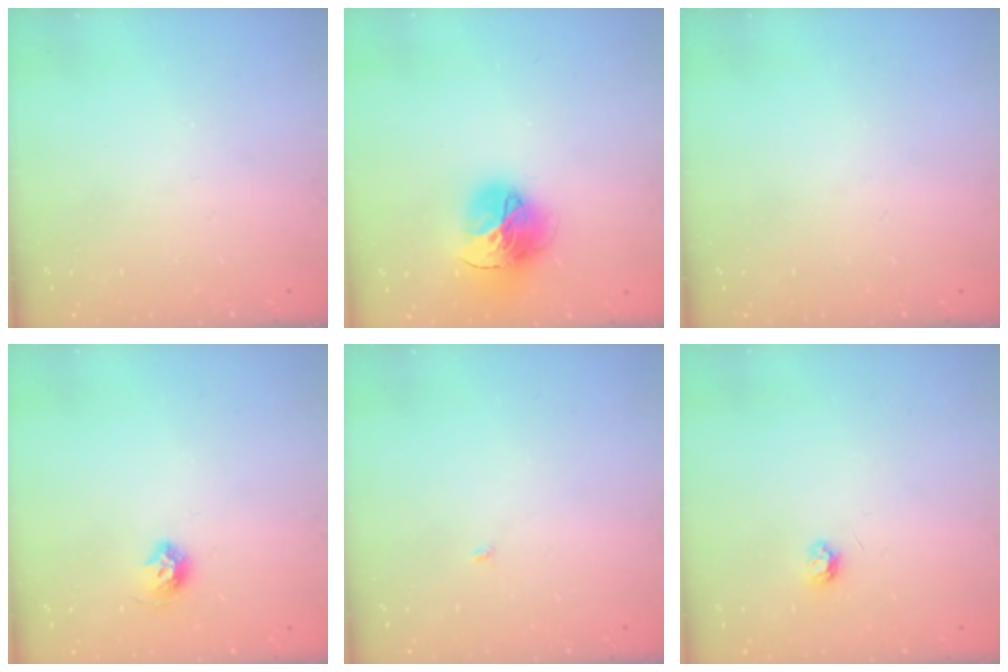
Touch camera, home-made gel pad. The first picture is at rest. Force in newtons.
{"total": 16.7, "press": 16.6, "slide": 1.8}
{"total": 0.0}
{"total": 7.3, "press": 7.3, "slide": 0.8}
{"total": 1.9, "press": 1.9, "slide": 0.2}
{"total": 3.5, "press": 3.5, "slide": 0.5}